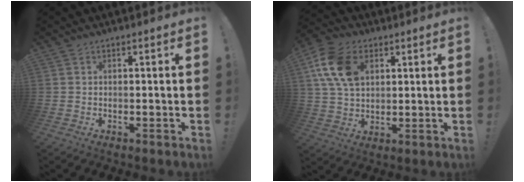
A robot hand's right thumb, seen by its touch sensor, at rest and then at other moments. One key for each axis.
{"total": 14.6, "fx": 5.0, "fy": 10.3, "fz": 9.1, "tx": -0.159, "ty": -0.005, "tz": 0.101}